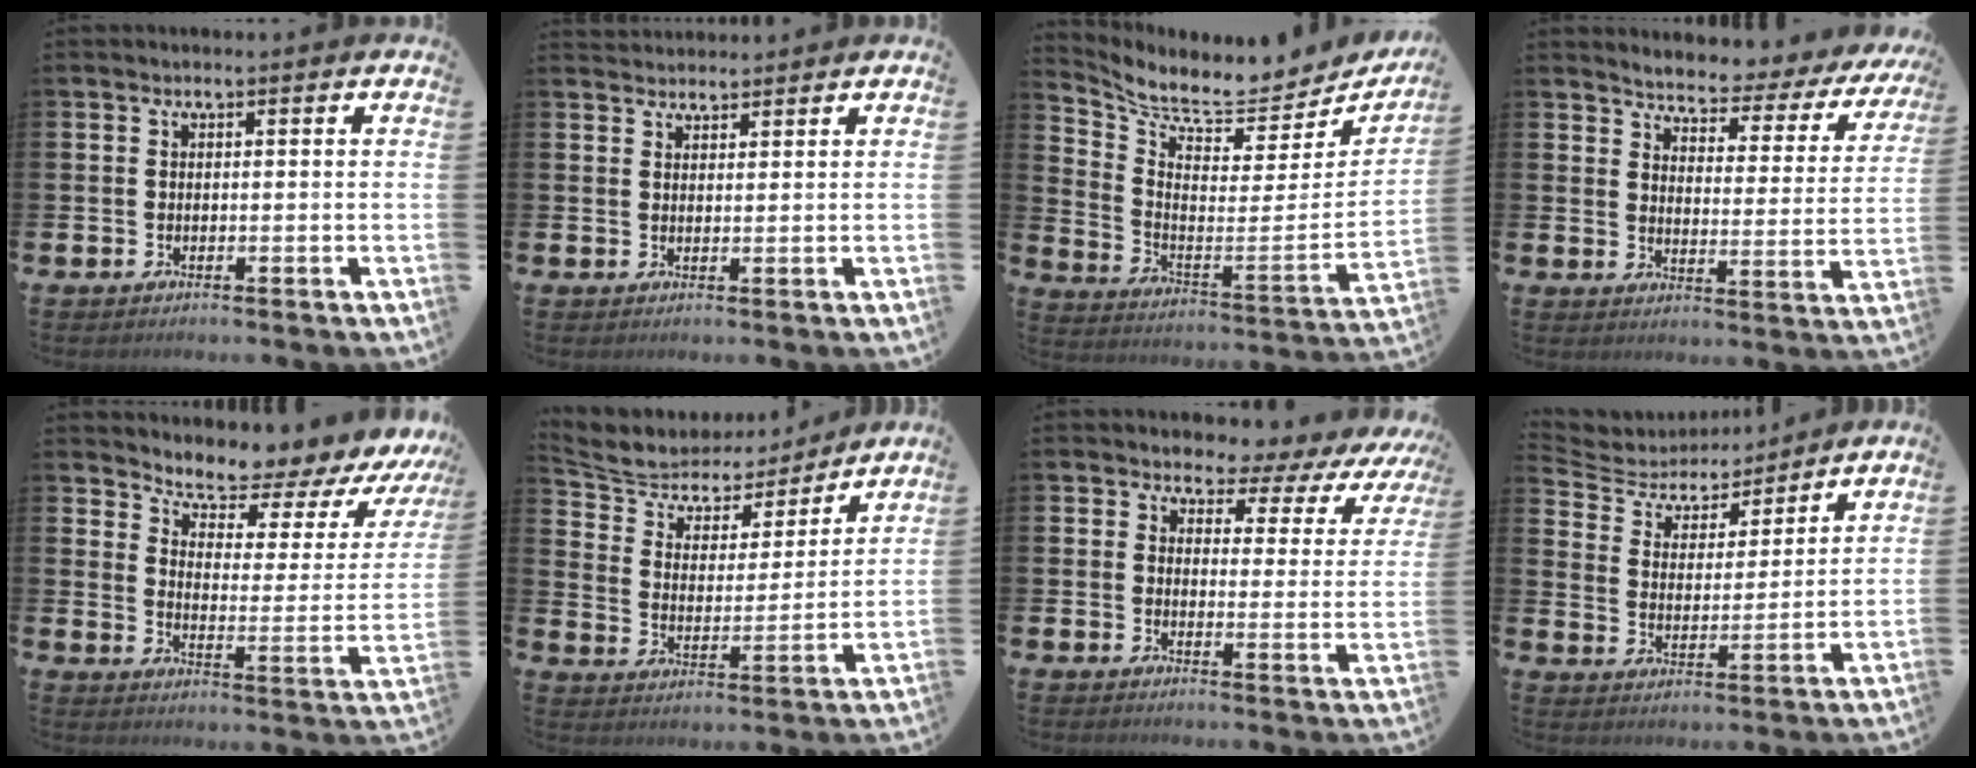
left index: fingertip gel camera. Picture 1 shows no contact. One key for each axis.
{"total": 2.1, "fx": 2.0, "fy": 0.4, "fz": -0.2, "tx": 0.014, "ty": -0.012, "tz": 0.035}
{"total": 6.9, "fx": 6.4, "fy": 1.6, "fz": 2.2, "tx": -0.054, "ty": -0.074, "tz": 0.100}
{"total": 3.7, "fx": 3.5, "fy": 0.8, "fz": 0.9, "tx": -0.038, "ty": -0.036, "tz": 0.050}
{"total": 6.0, "fx": 5.7, "fy": 1.1, "fz": 1.4, "tx": -0.050, "ty": -0.054, "tz": 0.090}
{"total": 6.0, "fx": 5.2, "fy": 2.8, "fz": 0.9, "tx": -0.052, "ty": -0.037, "tz": 0.086}
{"total": 3.1, "fx": 2.7, "fy": 1.6, "fz": 0.3, "tx": -0.009, "ty": -0.040, "tz": 0.033}
{"total": 5.3, "fx": 4.9, "fy": 1.9, "fz": 0.6, "tx": -0.042, "ty": -0.036, "tz": 0.080}